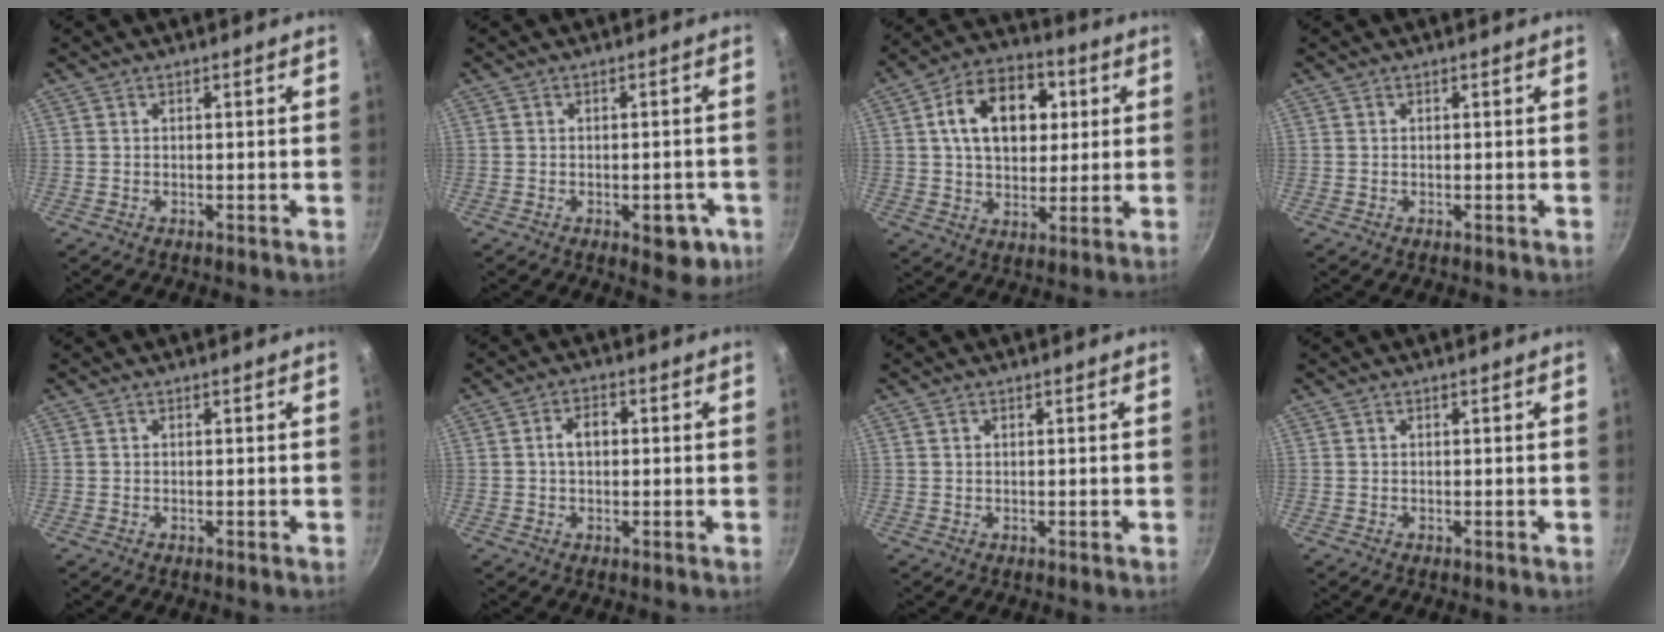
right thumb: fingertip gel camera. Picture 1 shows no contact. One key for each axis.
{"total": 6.6, "fx": -2.5, "fy": 3.5, "fz": 5.0, "tx": -0.032, "ty": 0.015, "tz": -0.024}
{"total": 16.1, "fx": 3.9, "fy": 11.1, "fz": 11.1, "tx": -0.138, "ty": 0.013, "tz": 0.053}
{"total": 0.0}
{"total": 0.0}
{"total": 4.0, "fx": 0.3, "fy": 2.6, "fz": 2.9, "tx": -0.037, "ty": 0.015, "tz": 0.000}
{"total": 0.6, "fx": 0.3, "fy": 0.4, "fz": 0.3, "tx": -0.005, "ty": 0.001, "tz": 0.006}
{"total": 0.0}